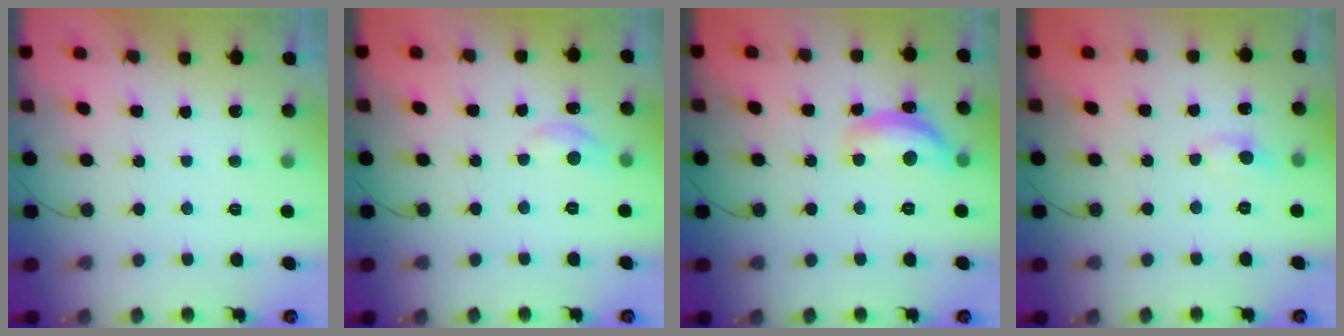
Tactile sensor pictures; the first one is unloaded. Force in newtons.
{"total": 7.7, "press": 7.6, "slide": 1.0}
{"total": 12.4, "press": 12.4, "slide": 0.7}
{"total": 5.6, "press": 5.5, "slide": 0.7}